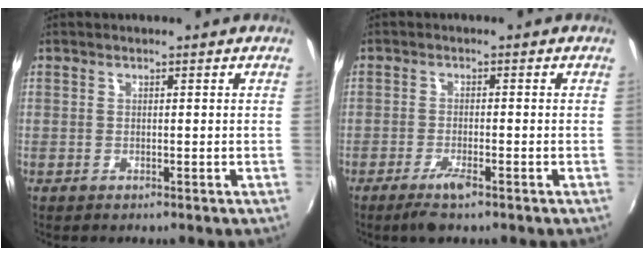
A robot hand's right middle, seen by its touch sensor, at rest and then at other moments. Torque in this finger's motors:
{"motor_torque": [0.39, -0.32, 0.23, 0.04]}